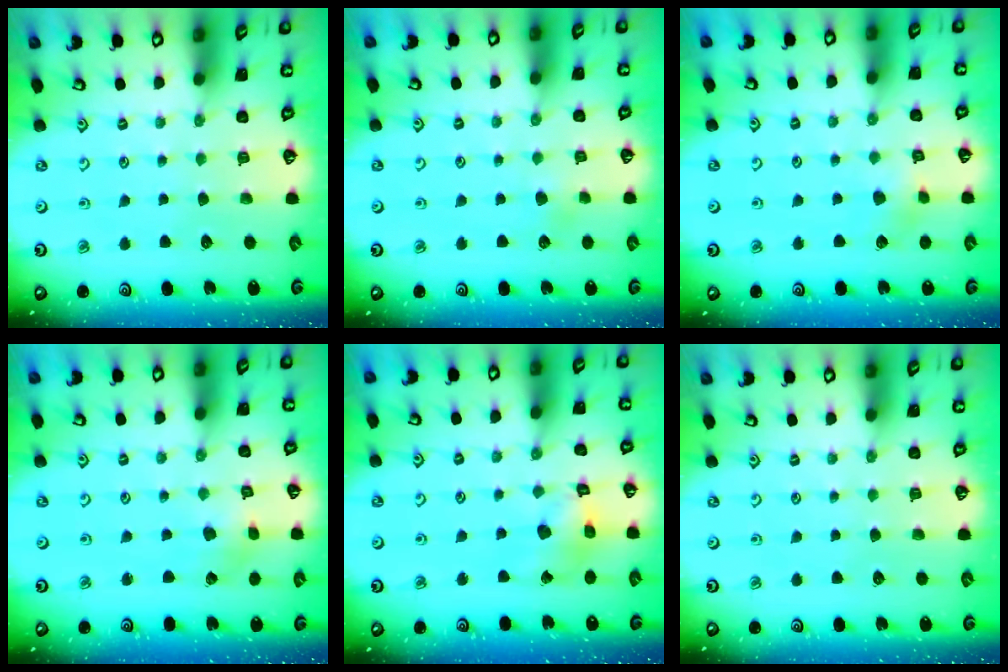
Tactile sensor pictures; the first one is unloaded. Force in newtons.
{"total": 2.3, "press": 2.3, "slide": 0.2}
{"total": 4.0, "press": 4.0, "slide": 0.5}
{"total": 2.1, "press": 2.1, "slide": 0.3}
{"total": 9.7, "press": 9.7, "slide": 1.1}
{"total": 0.0}